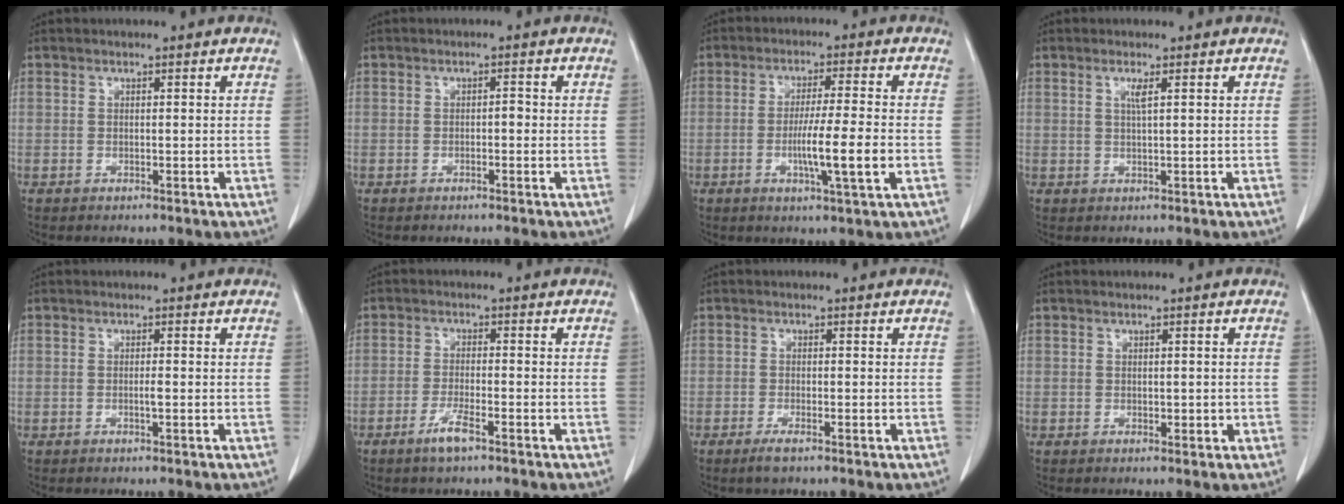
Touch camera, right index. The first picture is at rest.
{"total": 0.9, "force": [-0.2, 0.3, 0.8], "torque": [-0.010, 0.003, -0.004]}
{"total": 8.2, "force": [-1.9, -0.3, 8.0], "torque": [-0.135, -0.012, -0.035]}
{"total": 1.6, "force": [0.6, -0.2, 1.4], "torque": [-0.032, -0.001, 0.012]}
{"total": 0.8, "force": [-0.2, 0.0, 0.7], "torque": [-0.014, 0.000, -0.004]}
{"total": 3.7, "force": [-2.4, 0.3, 2.8], "torque": [-0.059, -0.004, -0.045]}
{"total": 2.0, "force": [-1.4, 0.3, 1.4], "torque": [-0.032, -0.003, -0.024]}
{"total": 1.3, "force": [-0.1, 0.8, 1.0], "torque": [-0.011, 0.002, 0.002]}